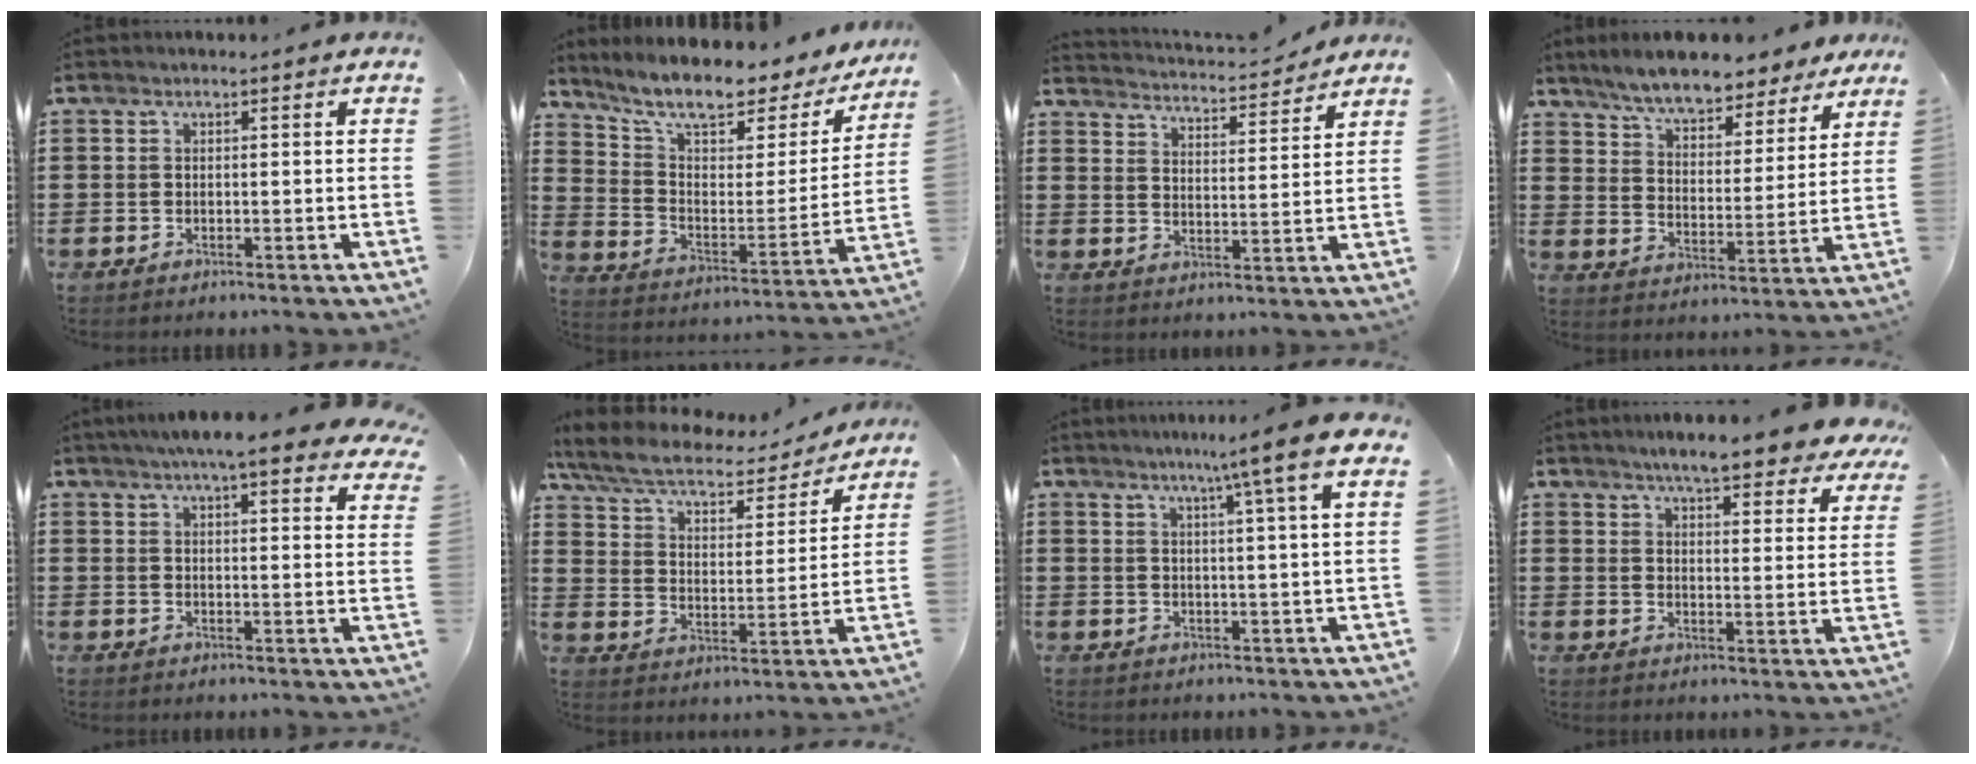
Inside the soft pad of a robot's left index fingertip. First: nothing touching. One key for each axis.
{"total": 9.4, "fx": 7.8, "fy": 2.2, "fz": 4.8, "tx": -0.113, "ty": -0.052, "tz": 0.129}
{"total": 3.4, "fx": 3.4, "fy": -0.2, "fz": 0.4, "tx": -0.028, "ty": -0.029, "tz": 0.052}
{"total": 7.2, "fx": 6.7, "fy": 0.9, "fz": 2.4, "tx": -0.077, "ty": -0.030, "tz": 0.118}
{"total": 6.4, "fx": 5.5, "fy": 0.5, "fz": 3.2, "tx": -0.071, "ty": -0.014, "tz": 0.096}
{"total": 7.3, "fx": 6.1, "fy": 1.8, "fz": 3.7, "tx": -0.098, "ty": -0.034, "tz": 0.102}
{"total": 7.1, "fx": 4.5, "fy": -1.3, "fz": 5.3, "tx": -0.100, "ty": -0.017, "tz": 0.069}
{"total": 6.4, "fx": 5.8, "fy": 0.0, "fz": 2.7, "tx": -0.067, "ty": -0.029, "tz": 0.098}